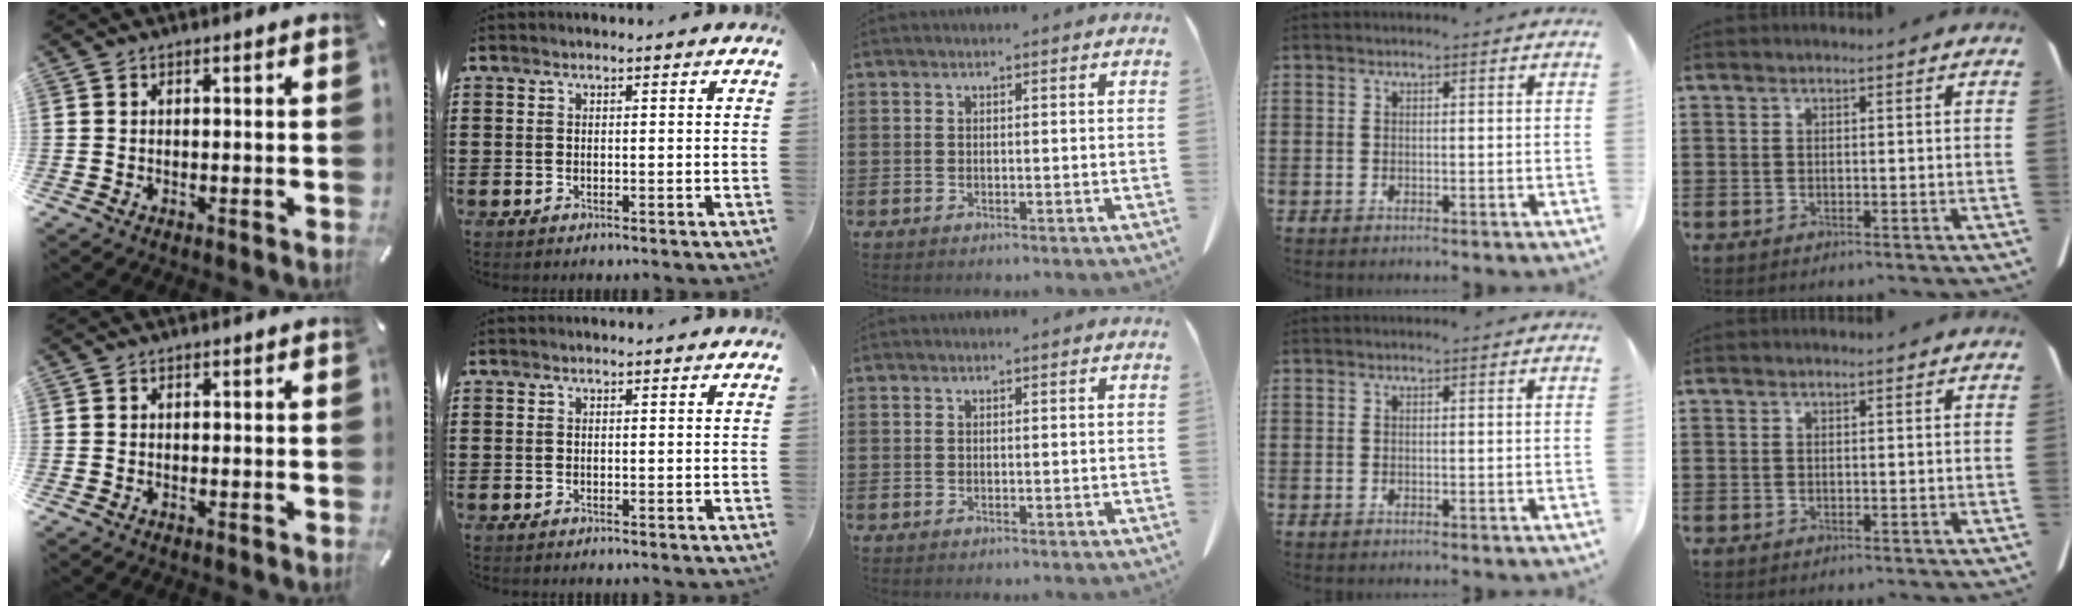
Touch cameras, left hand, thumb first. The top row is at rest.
{}